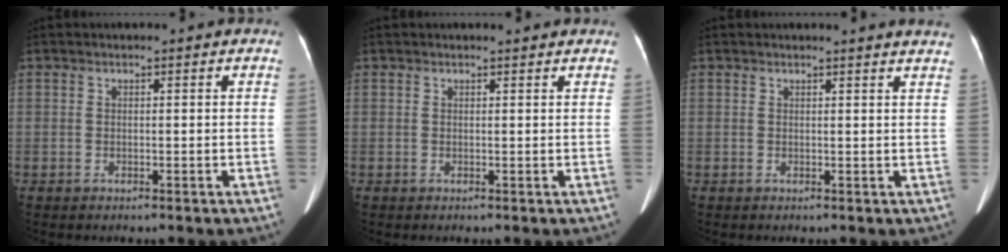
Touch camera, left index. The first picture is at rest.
{"total": 0.9, "force": [0.9, 0.2, 0.1], "torque": [-0.014, 0.000, 0.009]}
{"total": 4.1, "force": [4.0, -0.3, 1.0], "torque": [-0.014, -0.009, 0.024]}